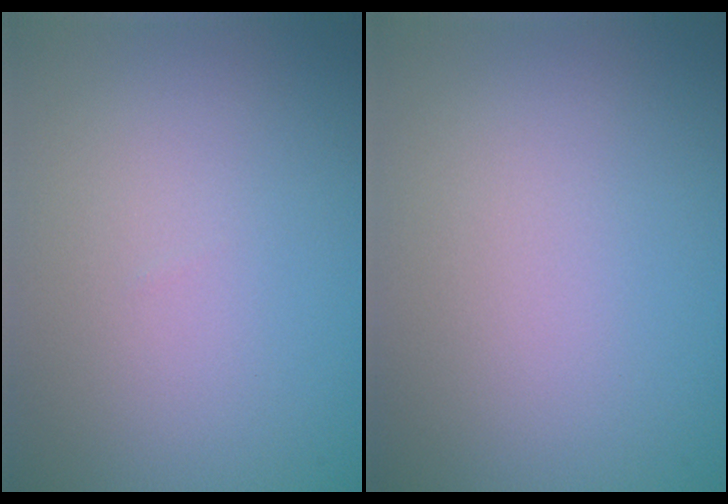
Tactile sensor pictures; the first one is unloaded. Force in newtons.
{"total": 0.0}